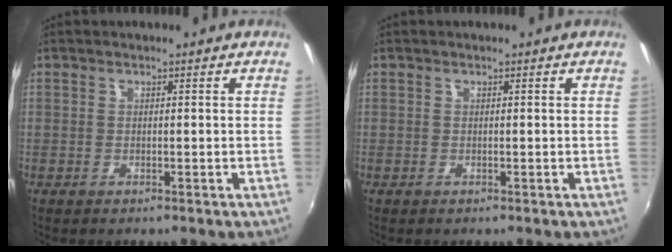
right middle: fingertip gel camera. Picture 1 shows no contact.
{"total": 0.0}